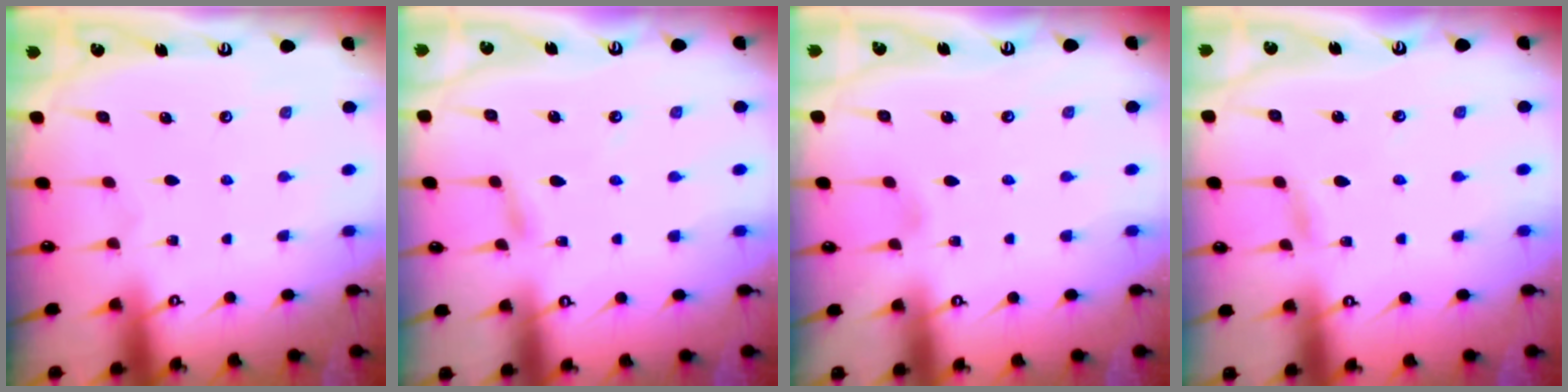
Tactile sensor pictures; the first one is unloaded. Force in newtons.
{"total": 4.7, "press": 4.7, "slide": 0.3}
{"total": 2.1, "press": 2.1, "slide": 0.2}
{"total": 1.6, "press": 1.6, "slide": 0.2}